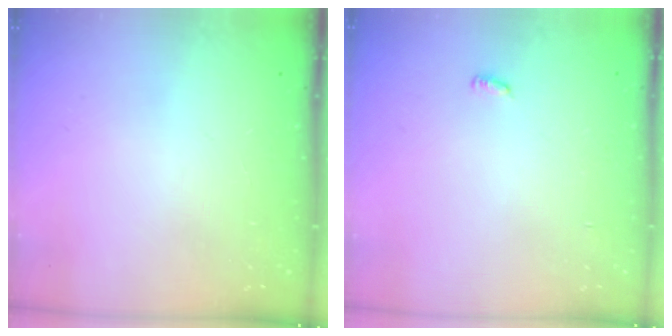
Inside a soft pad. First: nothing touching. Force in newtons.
{"total": 6.9, "press": 2.6, "slide": 6.4}